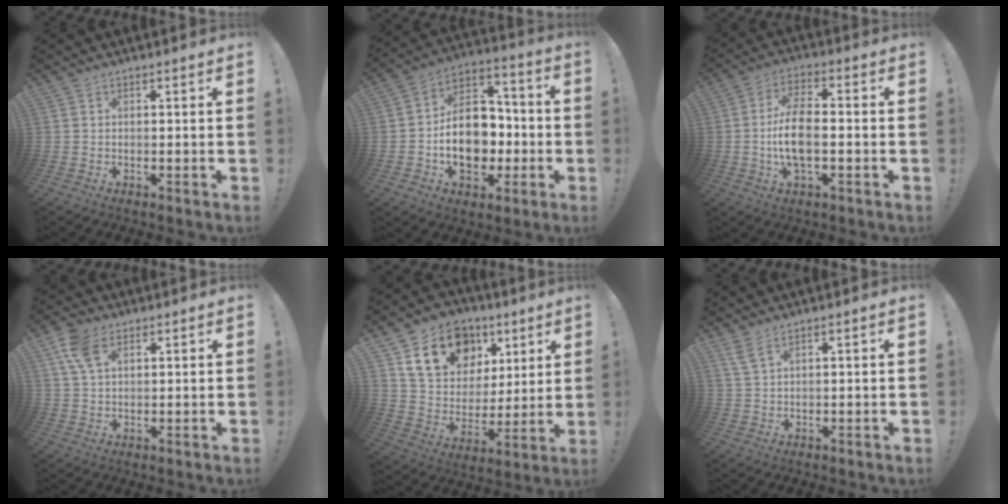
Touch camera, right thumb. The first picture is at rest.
{"total": 17.6, "force": [-3.8, 12.6, 11.8], "torque": [-0.202, 0.032, -0.051]}
{"total": 10.4, "force": [-1.6, 4.7, 9.1], "torque": [-0.180, 0.005, -0.029]}
{"total": 8.0, "force": [3.8, 4.6, 5.4], "torque": [-0.099, -0.006, 0.072]}
{"total": 19.5, "force": [10.4, 14.1, 8.5], "torque": [-0.142, -0.038, 0.210]}
{"total": 3.3, "force": [2.1, 0.7, 2.4], "torque": [-0.049, -0.005, 0.037]}